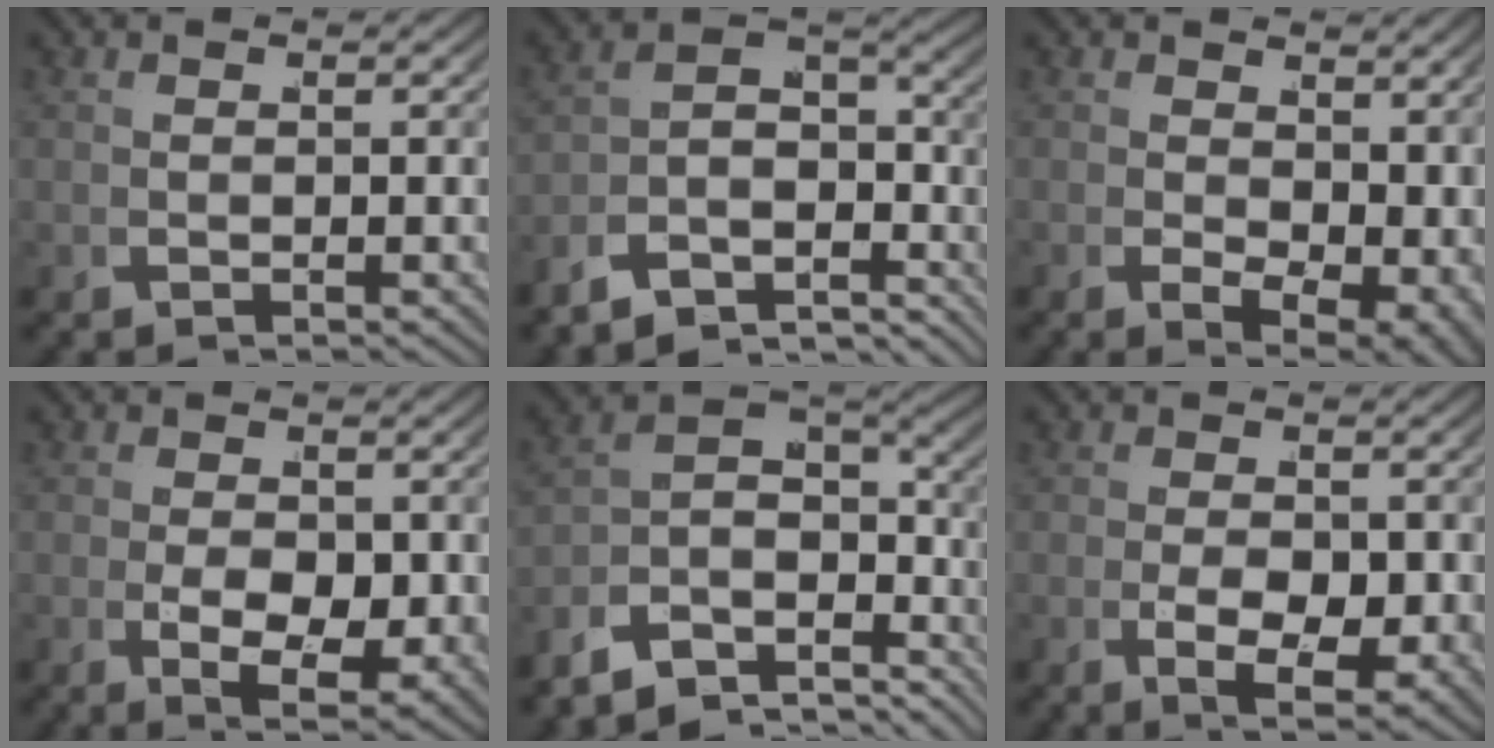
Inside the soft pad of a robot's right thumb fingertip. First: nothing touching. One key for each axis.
{"total": 9.5, "fx": -3.7, "fy": 5.5, "fz": 6.7, "tx": -0.118, "ty": -0.018, "tz": -0.060}
{"total": 5.7, "fx": -0.2, "fy": 3.6, "fz": 4.5, "tx": -0.075, "ty": -0.040, "tz": 0.018}
{"total": 7.5, "fx": -1.4, "fy": 4.4, "fz": 5.8, "tx": -0.107, "ty": -0.040, "tz": 0.000}
{"total": 10.3, "fx": -1.4, "fy": 5.8, "fz": 8.4, "tx": -0.135, "ty": 0.003, "tz": -0.031}
{"total": 6.7, "fx": -1.3, "fy": 3.8, "fz": 5.3, "tx": -0.098, "ty": -0.032, "tz": -0.004}